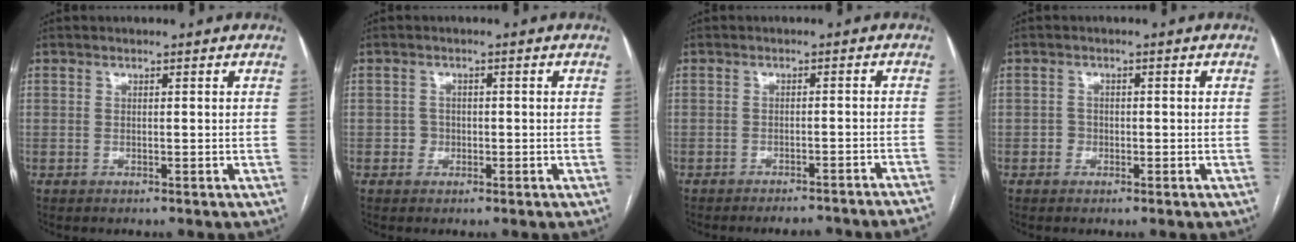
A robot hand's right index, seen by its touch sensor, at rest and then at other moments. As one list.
[{"total": 1.5, "force": [-0.4, 1.4, 0.2], "torque": [0.007, 0.008, -0.008]}, {"total": 12.2, "force": [-11.6, -0.3, 3.7], "torque": [-0.027, -0.005, -0.132]}, {"total": 1.2, "force": [-0.5, 1.1, 0.2], "torque": [0.006, 0.007, -0.010]}]